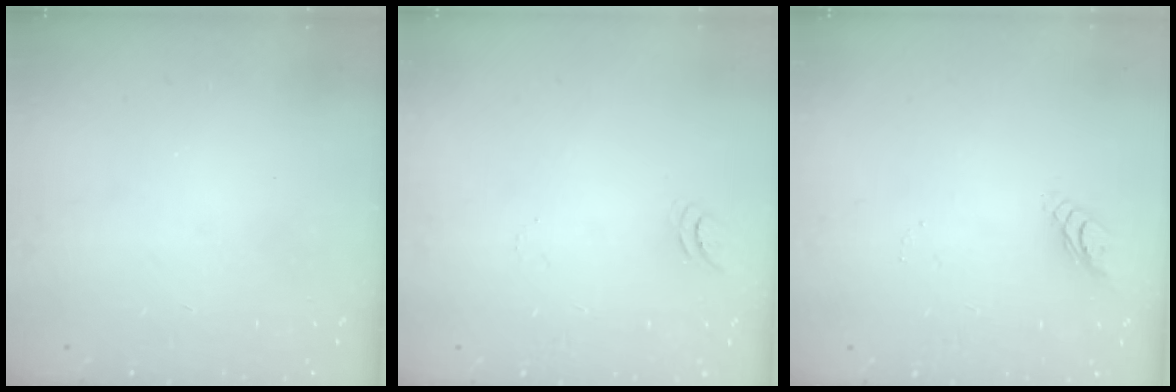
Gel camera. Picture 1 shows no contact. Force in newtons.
{"total": 3.7, "press": 3.7, "slide": 0.3}
{"total": 4.0, "press": 4.0, "slide": 0.4}